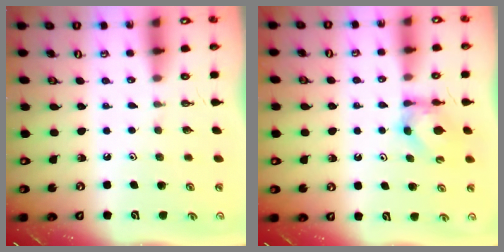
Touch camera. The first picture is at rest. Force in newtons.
{"total": 5.7, "press": 5.7, "slide": 0.6}